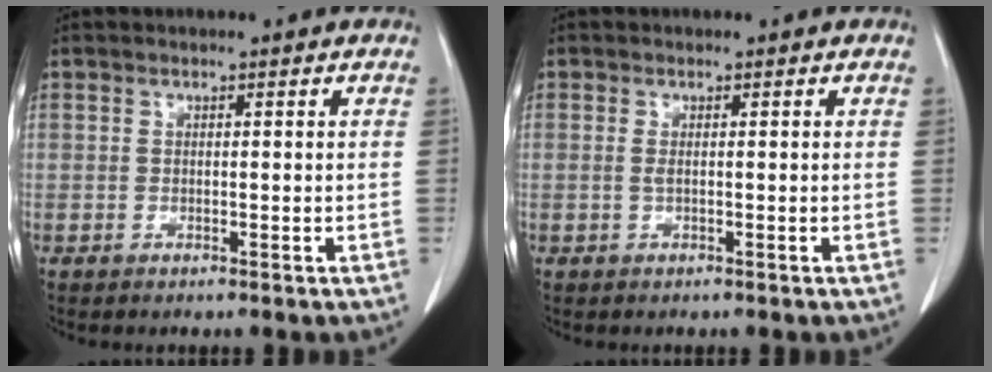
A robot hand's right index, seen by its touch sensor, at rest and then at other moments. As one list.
[{"total": 0.5, "force": [0.2, 0.0, 0.5], "torque": [-0.013, 0.000, 0.003]}]